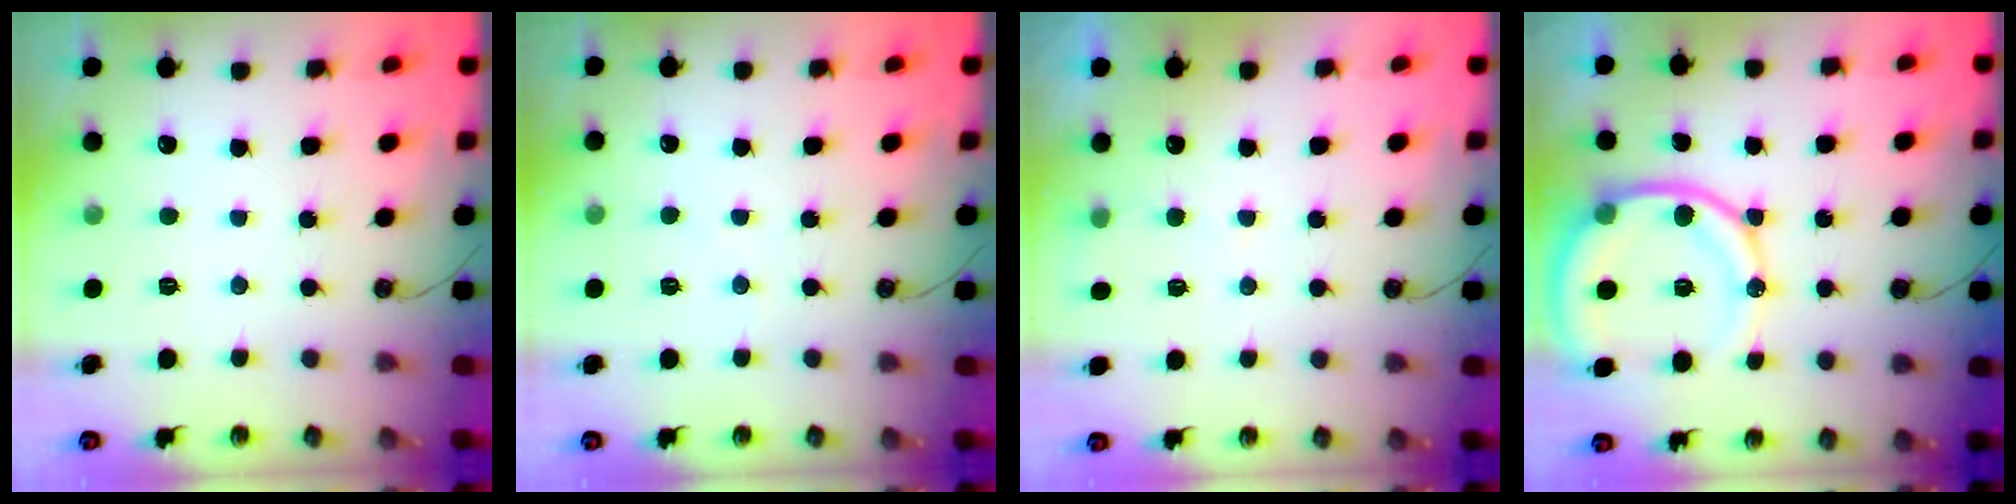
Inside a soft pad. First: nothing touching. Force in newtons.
{"total": 4.0, "press": 3.9, "slide": 0.4}
{"total": 3.6, "press": 3.3, "slide": 1.5}
{"total": 14.6, "press": 14.4, "slide": 2.0}